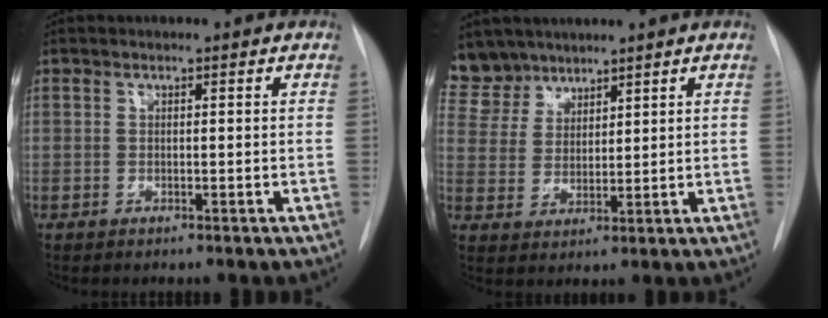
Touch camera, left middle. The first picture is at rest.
{"total": 7.0, "force": [6.2, 3.3, 0.0], "torque": [0.005, 0.005, 0.131]}